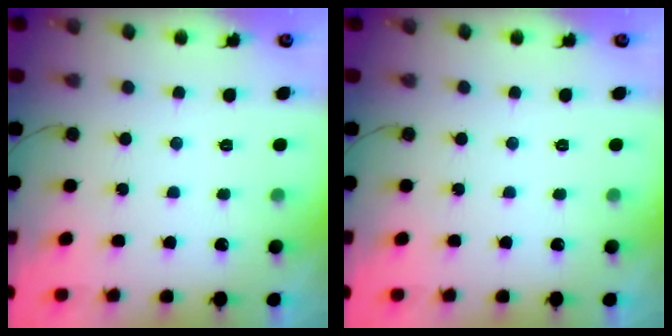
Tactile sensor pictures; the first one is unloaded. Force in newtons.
{"total": 0.0}